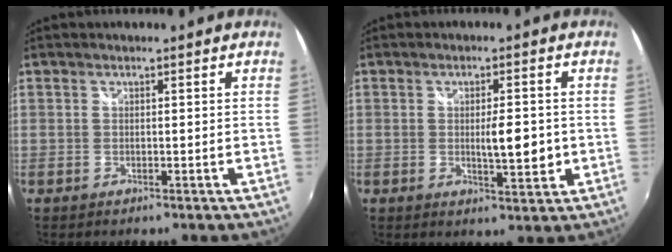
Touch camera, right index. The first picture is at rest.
{"total": 5.8, "force": [-0.5, 1.7, 5.5], "torque": [-0.084, -0.009, -0.003]}